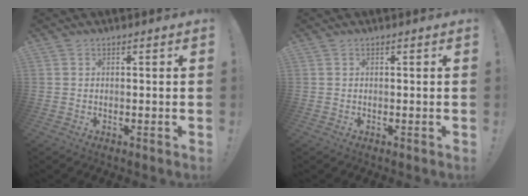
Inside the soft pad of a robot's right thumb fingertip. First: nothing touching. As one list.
[{"total": 0.0}]